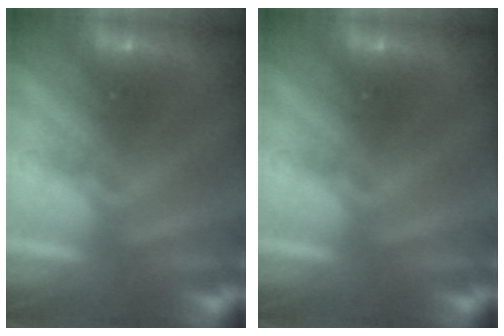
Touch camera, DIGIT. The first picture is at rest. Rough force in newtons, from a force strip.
{"total": 0.0}